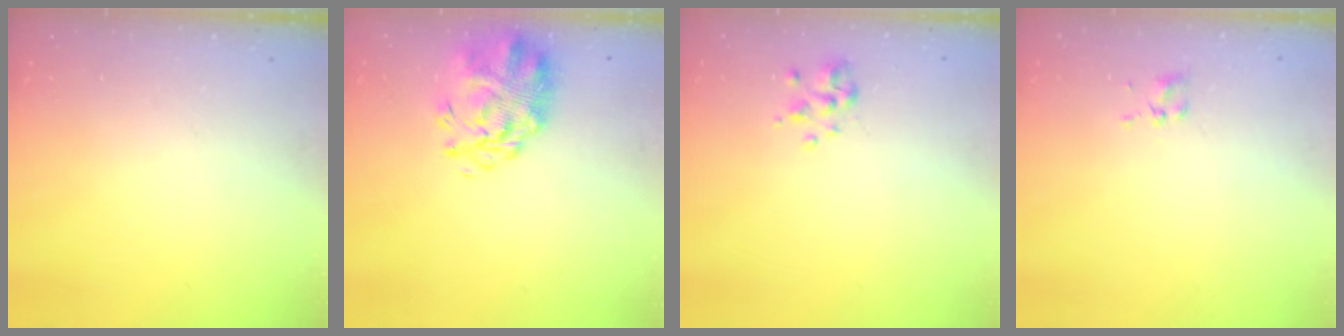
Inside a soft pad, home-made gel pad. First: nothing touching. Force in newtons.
{"total": 4.5, "press": 4.0, "slide": 2.1}
{"total": 2.9, "press": 2.8, "slide": 0.9}
{"total": 1.8, "press": 1.6, "slide": 0.8}